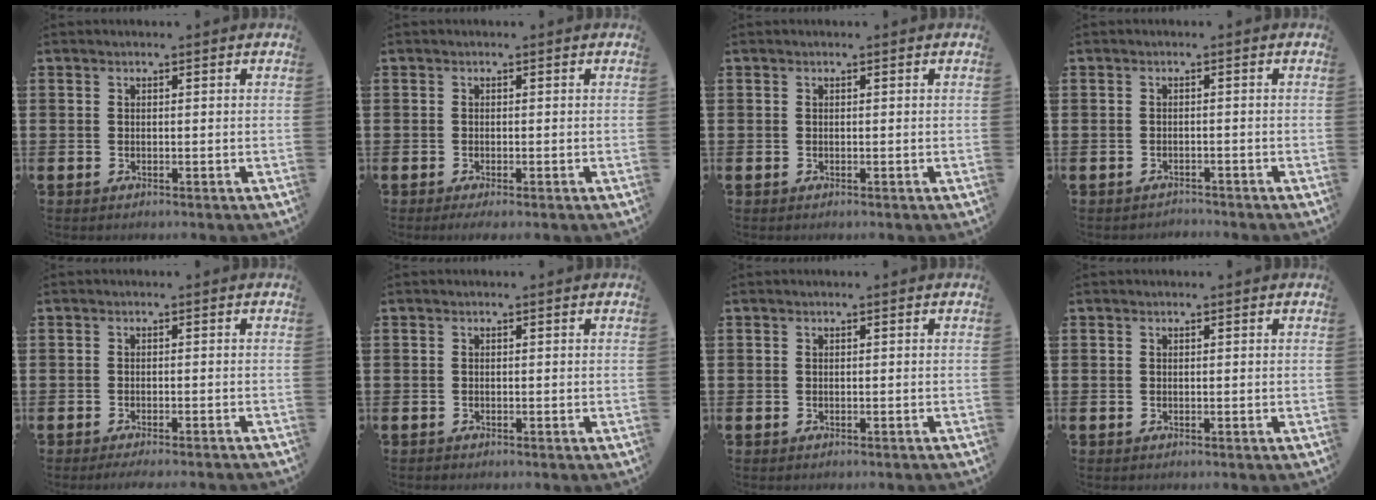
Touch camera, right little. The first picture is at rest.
{"total": 0.7, "force": [-0.3, 0.0, 0.6], "torque": [-0.010, -0.001, -0.006]}
{"total": 0.0}
{"total": 1.0, "force": [-1.0, 0.0, -0.1], "torque": [-0.001, 0.002, -0.021]}
{"total": 1.0, "force": [-0.9, -0.2, 0.4], "torque": [-0.005, -0.001, -0.018]}
{"total": 0.0}
{"total": 0.0}
{"total": 0.0}